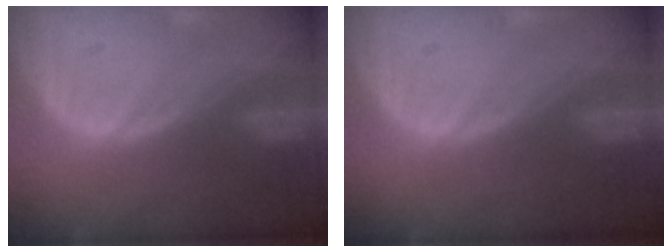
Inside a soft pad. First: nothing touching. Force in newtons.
{"total": 0.0}